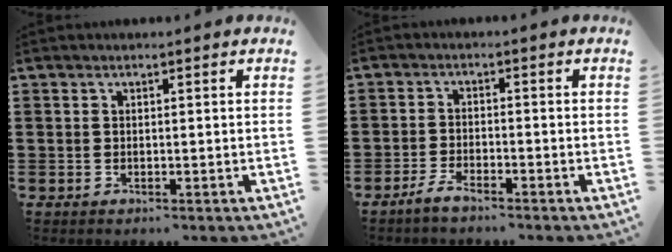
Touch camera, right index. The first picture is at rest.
{"total": 2.5, "force": [-2.2, 0.5, 1.1], "torque": [-0.027, 0.005, -0.045]}